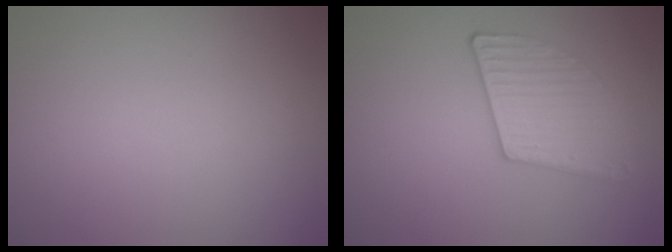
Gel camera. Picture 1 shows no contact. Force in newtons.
{"total": 3.0, "press": 2.9, "slide": 0.7}